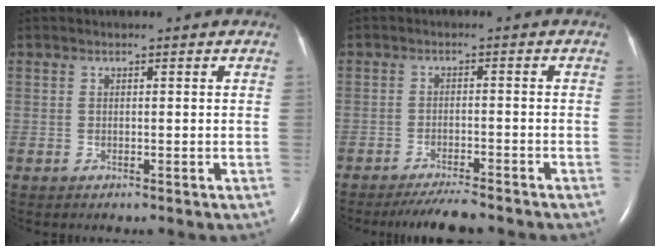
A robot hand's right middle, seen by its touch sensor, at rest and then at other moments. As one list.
[{"total": 6.0, "force": [-5.4, 0.4, 2.4], "torque": [-0.039, -0.016, -0.089]}]